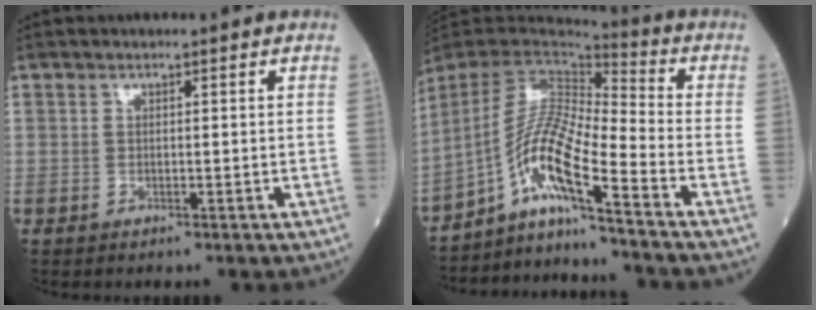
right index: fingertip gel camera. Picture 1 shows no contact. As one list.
[{"total": 11.5, "force": [-7.6, -0.7, 8.7], "torque": [-0.169, 0.005, -0.143]}]